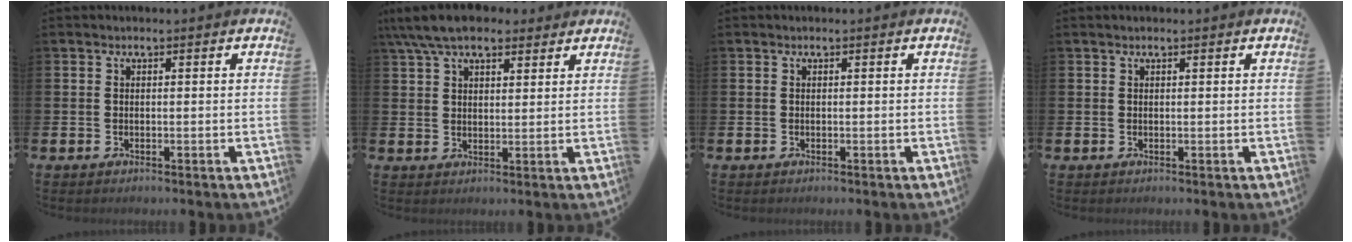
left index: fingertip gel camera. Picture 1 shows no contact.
{"total": 7.3, "force": [6.1, 2.5, 3.0], "torque": [-0.078, -0.008, 0.114]}
{"total": 0.0}
{"total": 0.6, "force": [0.4, 0.1, 0.3], "torque": [-0.006, 0.003, 0.008]}